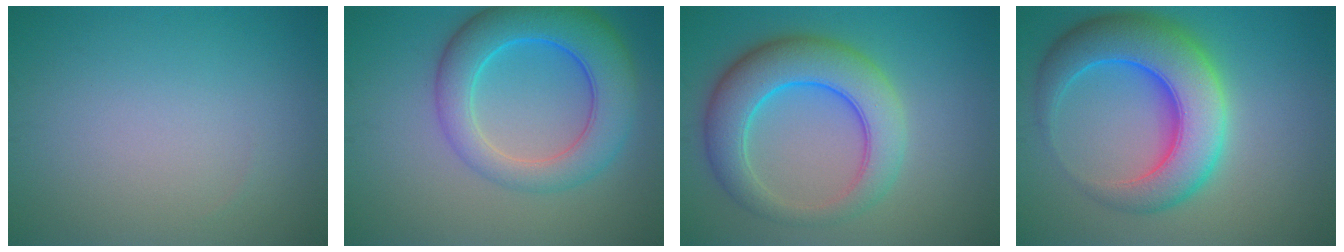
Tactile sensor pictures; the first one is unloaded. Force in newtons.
{"total": 7.7, "press": 7.7, "slide": 0.4}
{"total": 7.6, "press": 7.6, "slide": 0.2}
{"total": 9.6, "press": 9.6, "slide": 0.3}